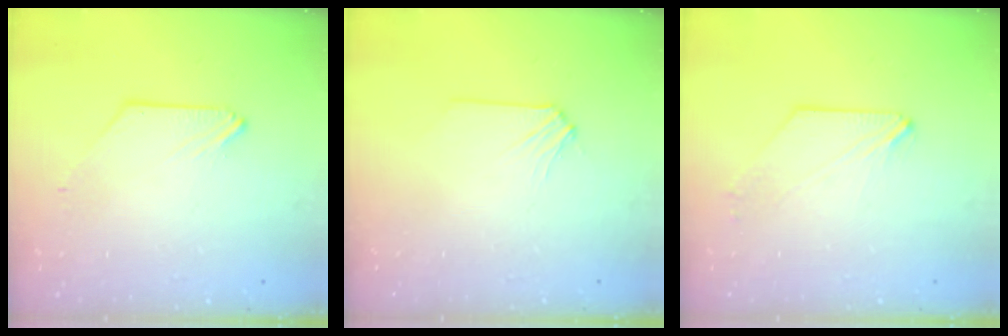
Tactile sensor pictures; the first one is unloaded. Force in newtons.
{"total": 0.6, "press": 0.6, "slide": 0.1}
{"total": 0.7, "press": 0.7, "slide": 0.1}